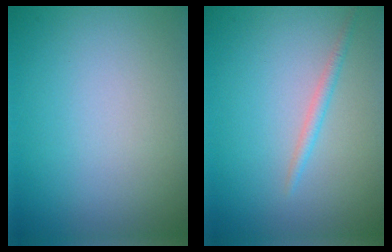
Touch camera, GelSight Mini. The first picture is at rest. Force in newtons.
{"total": 1.2, "press": 1.2, "slide": 0.0}